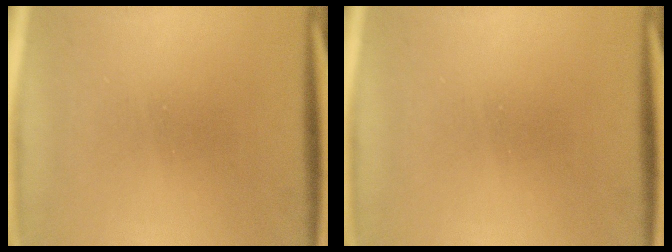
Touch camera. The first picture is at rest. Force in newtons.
{"total": 0.0}